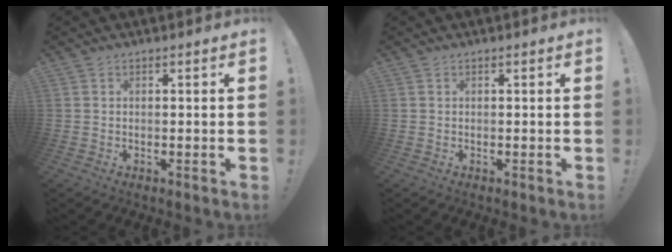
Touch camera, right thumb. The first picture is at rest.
{"total": 0.0}